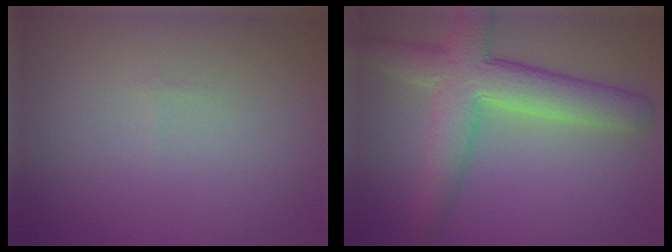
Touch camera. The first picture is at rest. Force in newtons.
{"total": 6.8, "press": 6.8, "slide": 0.5}